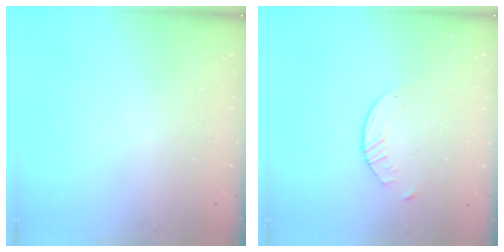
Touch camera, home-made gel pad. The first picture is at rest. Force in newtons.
{"total": 2.1, "press": 2.0, "slide": 0.3}